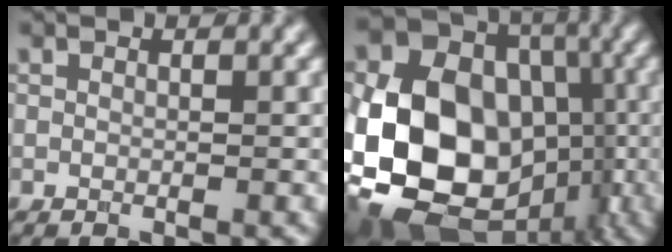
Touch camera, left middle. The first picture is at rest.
{"total": 17.0, "force": [-3.7, 13.4, 9.9], "torque": [-0.204, -0.008, -0.067]}